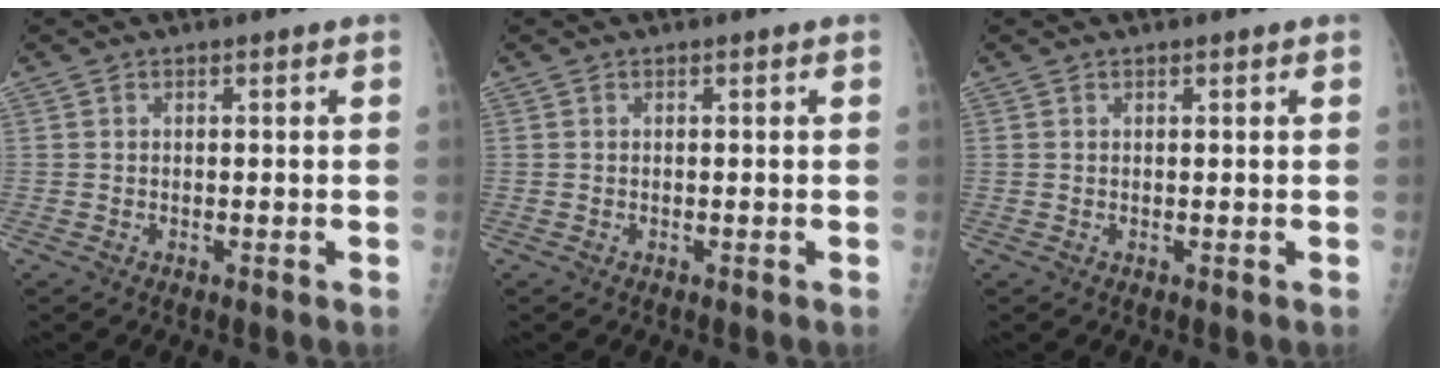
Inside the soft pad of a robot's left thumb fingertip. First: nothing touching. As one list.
[{"total": 0.0}, {"total": 0.5, "force": [0.4, 0.2, 0.3], "torque": [-0.005, -0.002, 0.006]}]